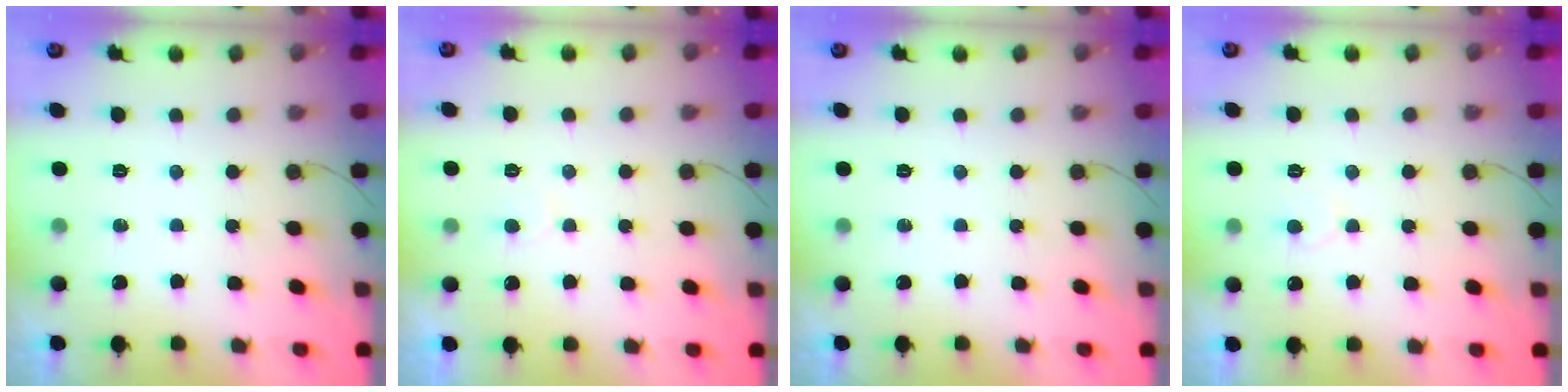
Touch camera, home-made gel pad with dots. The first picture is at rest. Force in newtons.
{"total": 4.0, "press": 4.0, "slide": 0.4}
{"total": 0.0}
{"total": 4.5, "press": 4.5, "slide": 0.5}